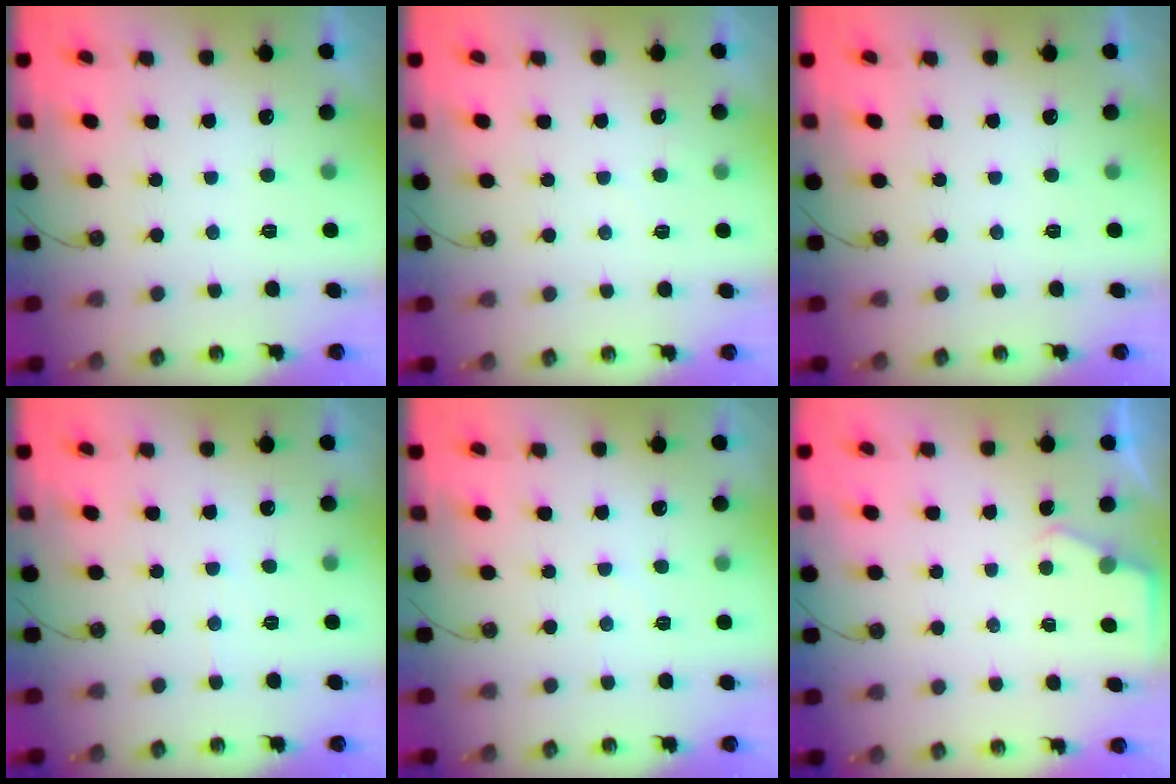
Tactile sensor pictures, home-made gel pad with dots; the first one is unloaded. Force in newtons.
{"total": 1.9, "press": 1.9, "slide": 0.3}
{"total": 0.0}
{"total": 3.8, "press": 3.8, "slide": 0.5}
{"total": 2.4, "press": 2.4, "slide": 0.4}
{"total": 2.6, "press": 2.6, "slide": 0.4}